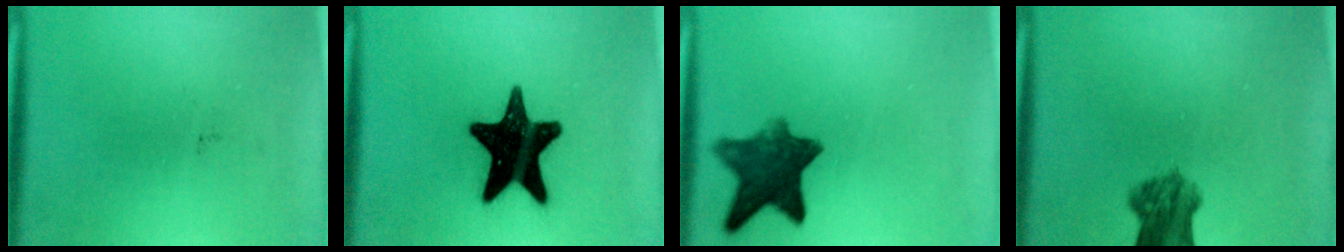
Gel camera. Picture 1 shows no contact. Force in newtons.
{"total": 18.9}
{"total": 9.2}
{"total": 6.0}